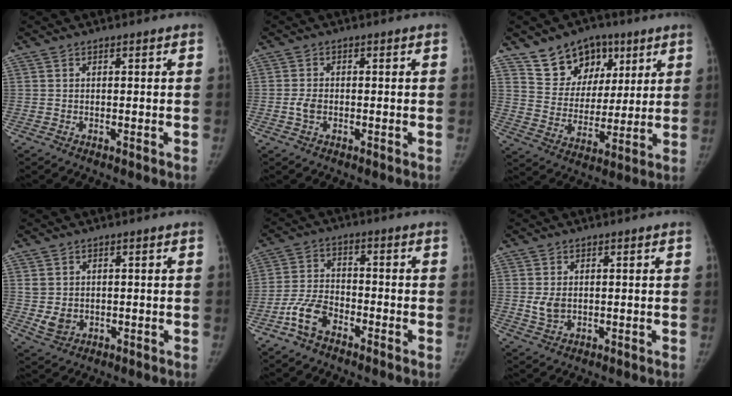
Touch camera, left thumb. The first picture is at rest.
{"total": 2.4, "force": [-0.7, 1.6, 1.6], "torque": [-0.032, 0.005, -0.015]}
{"total": 13.7, "force": [8.2, 9.8, 4.9], "torque": [-0.034, -0.037, 0.145]}
{"total": 3.8, "force": [-0.2, 3.4, 1.8], "torque": [-0.023, -0.001, 0.009]}
{"total": 7.3, "force": [-4.7, 3.9, 4.0], "torque": [-0.082, 0.027, -0.095]}
{"total": 3.2, "force": [0.0, 2.3, 2.2], "torque": [-0.038, -0.004, 0.006]}